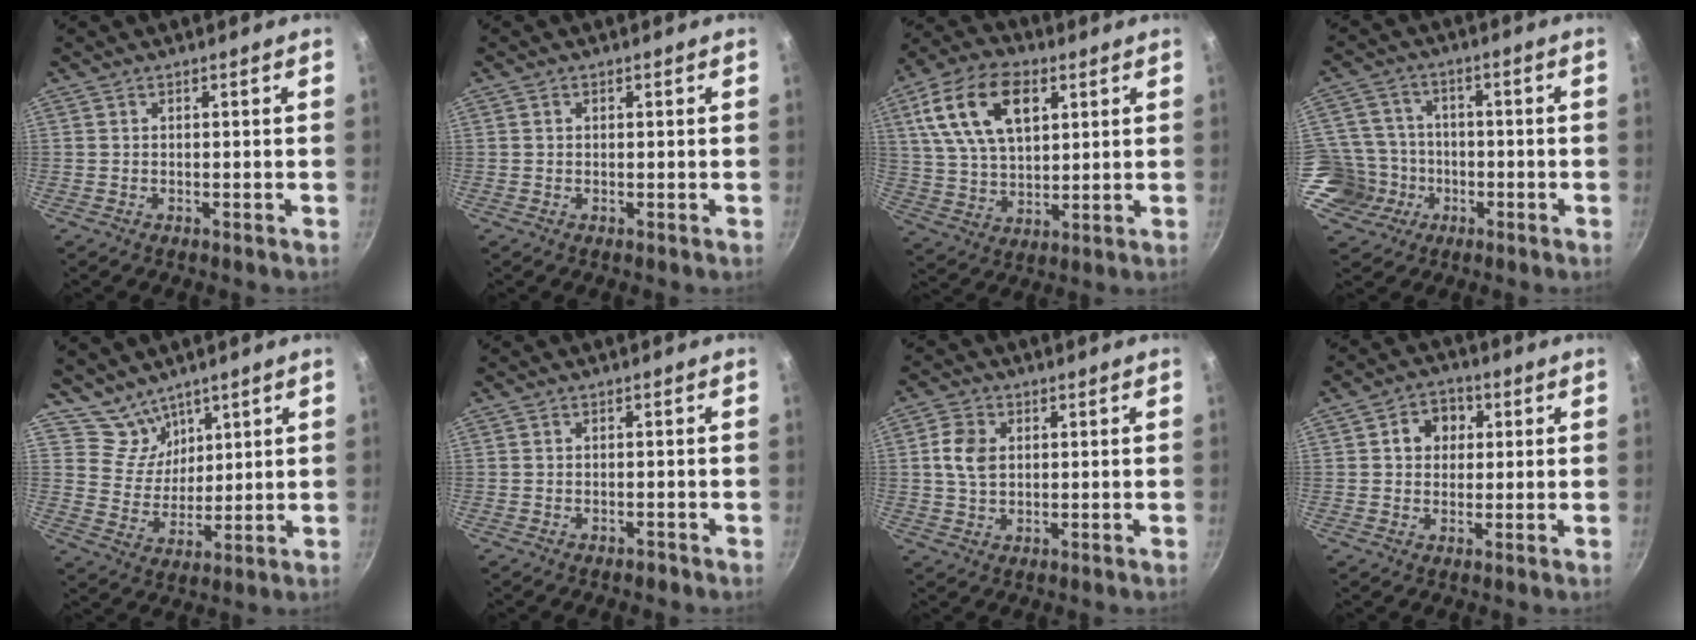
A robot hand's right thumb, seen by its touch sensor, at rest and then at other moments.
{"total": 0.6, "force": [0.2, 0.6, 0.2], "torque": [-0.002, 0.005, 0.002]}
{"total": 17.6, "force": [6.4, 10.4, 12.6], "torque": [-0.218, -0.005, 0.118]}
{"total": 11.0, "force": [-3.6, 10.0, 3.2], "torque": [-0.042, 0.036, -0.066]}
{"total": 7.1, "force": [5.6, 4.4, 0.8], "torque": [0.011, -0.042, 0.110]}
{"total": 0.9, "force": [-0.7, 0.5, 0.3], "torque": [-0.004, 0.009, -0.009]}
{"total": 6.0, "force": [1.1, 4.3, 4.0], "torque": [-0.062, 0.003, 0.020]}
{"total": 6.5, "force": [1.6, 5.4, 3.2], "torque": [-0.015, 0.006, 0.017]}